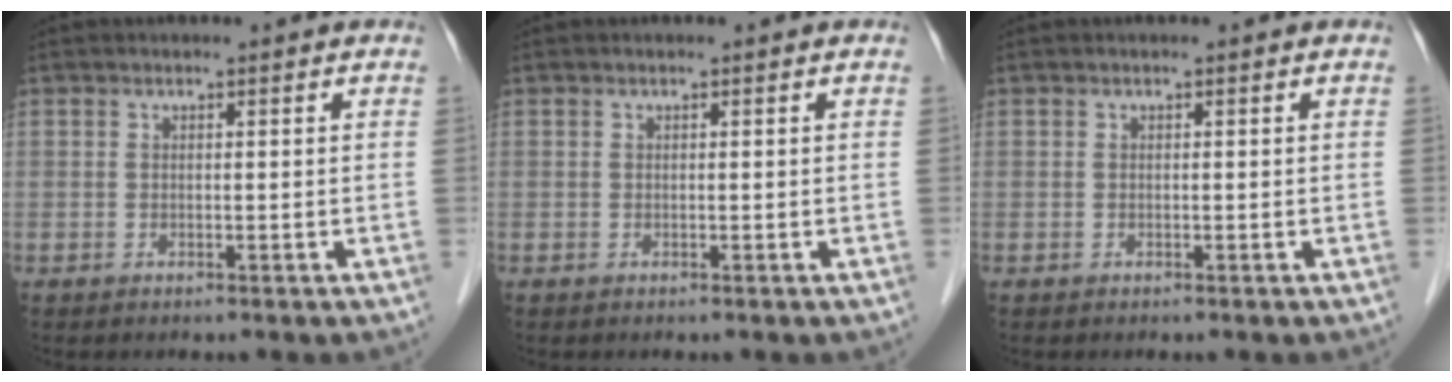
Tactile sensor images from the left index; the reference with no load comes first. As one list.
[{"total": 0.0}, {"total": 0.0}]